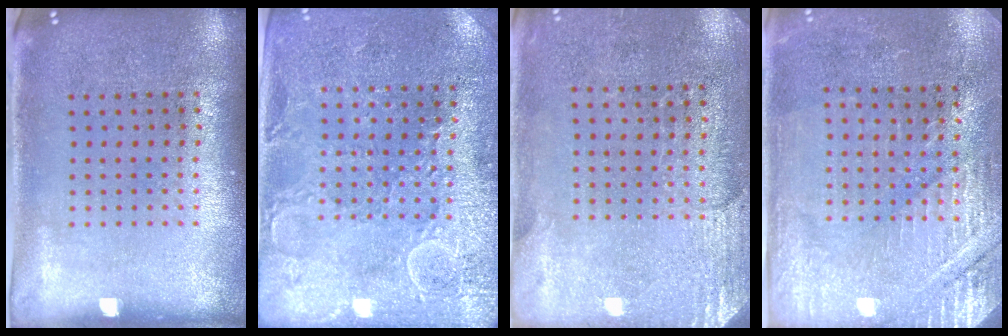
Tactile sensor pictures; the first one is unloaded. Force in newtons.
{"total": 2.7, "press": 2.7, "slide": 0.6}
{"total": 2.6, "press": 2.3, "slide": 1.2}
{"total": 2.9, "press": 2.9, "slide": 0.4}